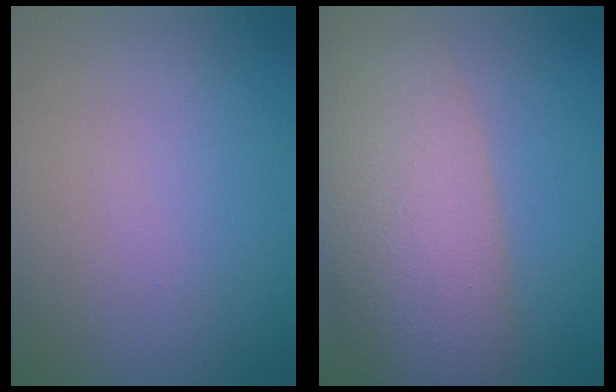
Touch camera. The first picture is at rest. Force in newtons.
{"total": 10.8, "press": 10.8, "slide": 0.7}